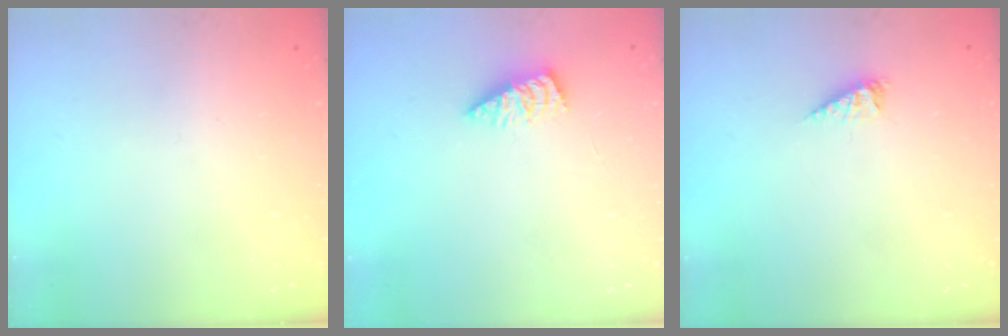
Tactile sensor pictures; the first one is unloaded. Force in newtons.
{"total": 2.8, "press": 2.7, "slide": 0.3}
{"total": 3.4, "press": 3.4, "slide": 0.4}